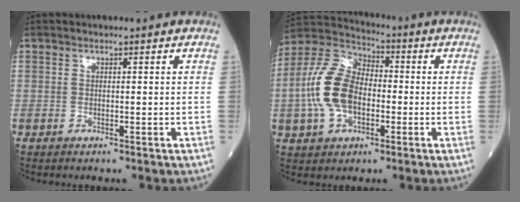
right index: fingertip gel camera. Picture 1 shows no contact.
{"total": 12.5, "force": [-1.7, 7.5, 9.8], "torque": [-0.228, 0.029, -0.034]}